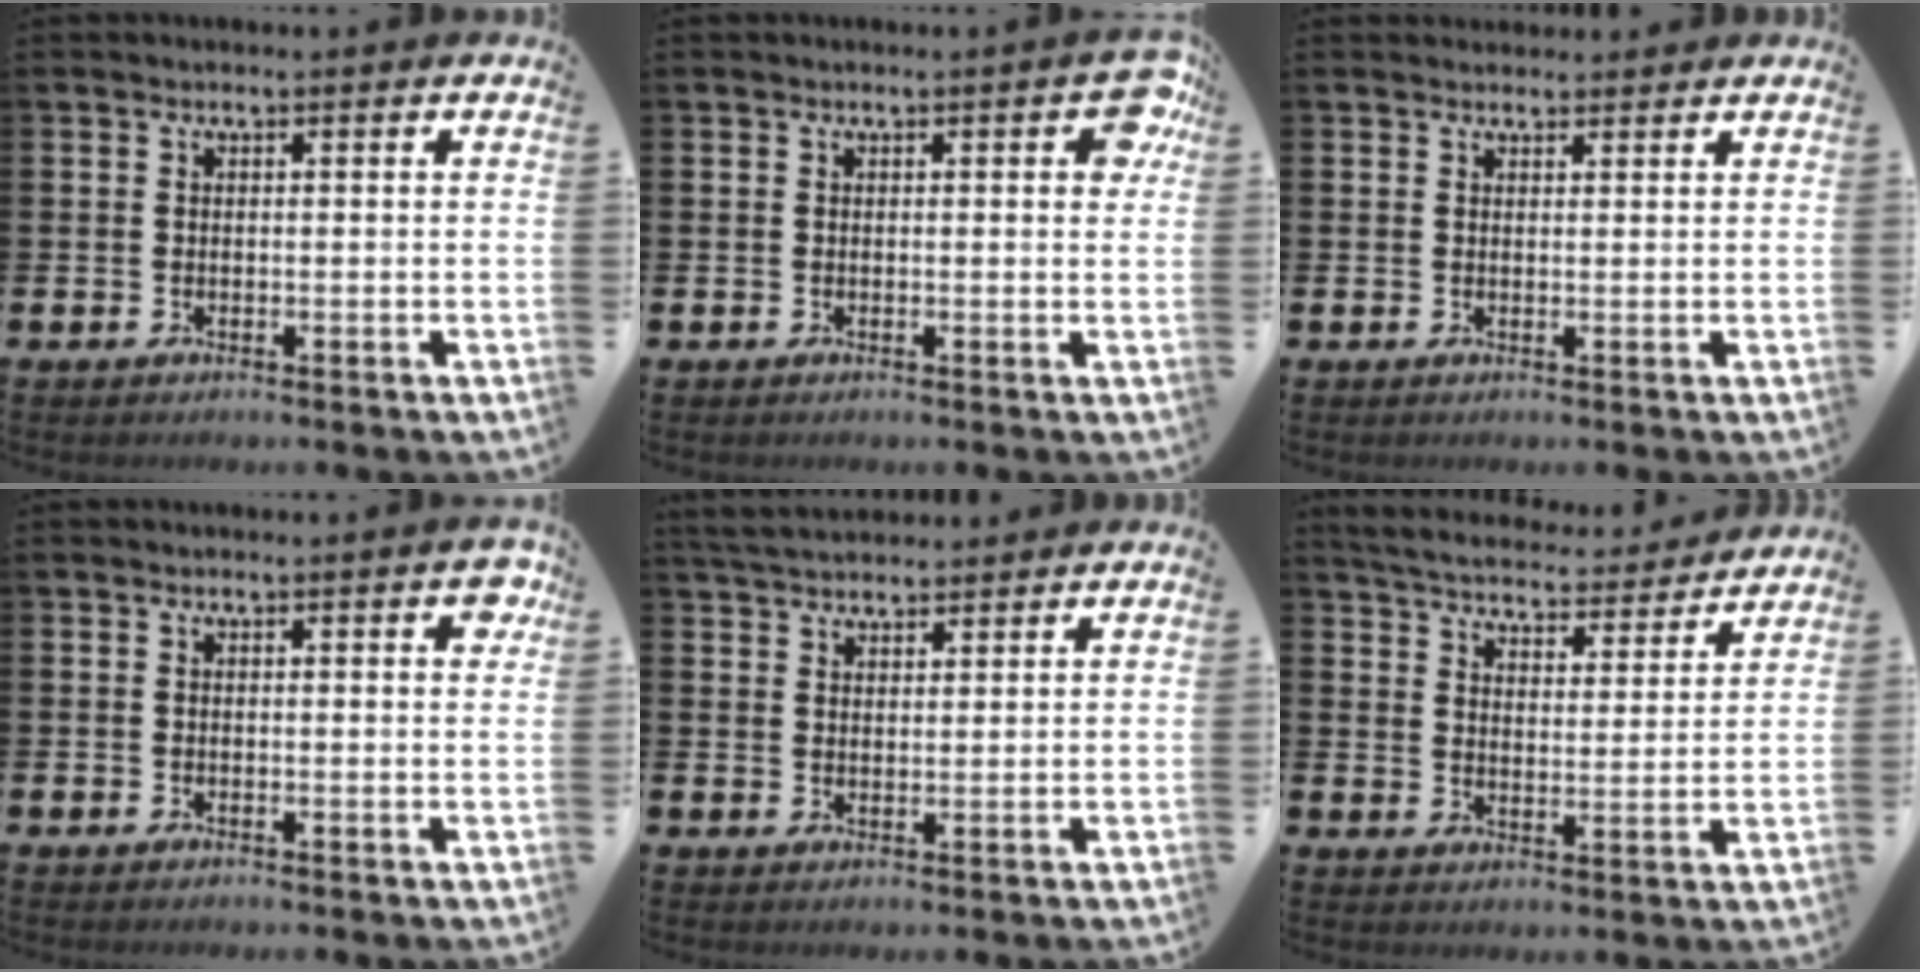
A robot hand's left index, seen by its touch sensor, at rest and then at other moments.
{"total": 2.7, "force": [1.0, 0.7, 2.5], "torque": [-0.032, 0.001, 0.010]}
{"total": 1.5, "force": [1.4, 0.5, -0.1], "torque": [0.008, -0.003, 0.024]}
{"total": 1.5, "force": [0.5, 0.4, 1.3], "torque": [-0.009, -0.003, 0.003]}
{"total": 4.0, "force": [3.9, 0.8, 0.6], "torque": [-0.020, -0.013, 0.073]}
{"total": 5.2, "force": [5.1, 0.7, 0.7], "torque": [-0.034, -0.040, 0.085]}